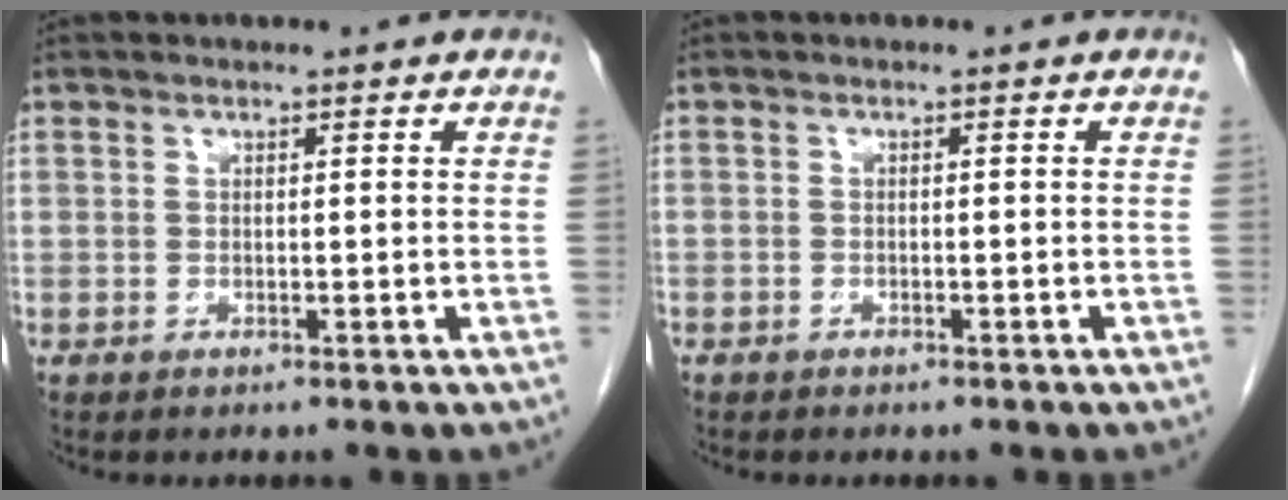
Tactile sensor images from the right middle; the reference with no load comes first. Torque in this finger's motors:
{"motor_torque": [1.11, -1.03, -0.28, -0.21]}